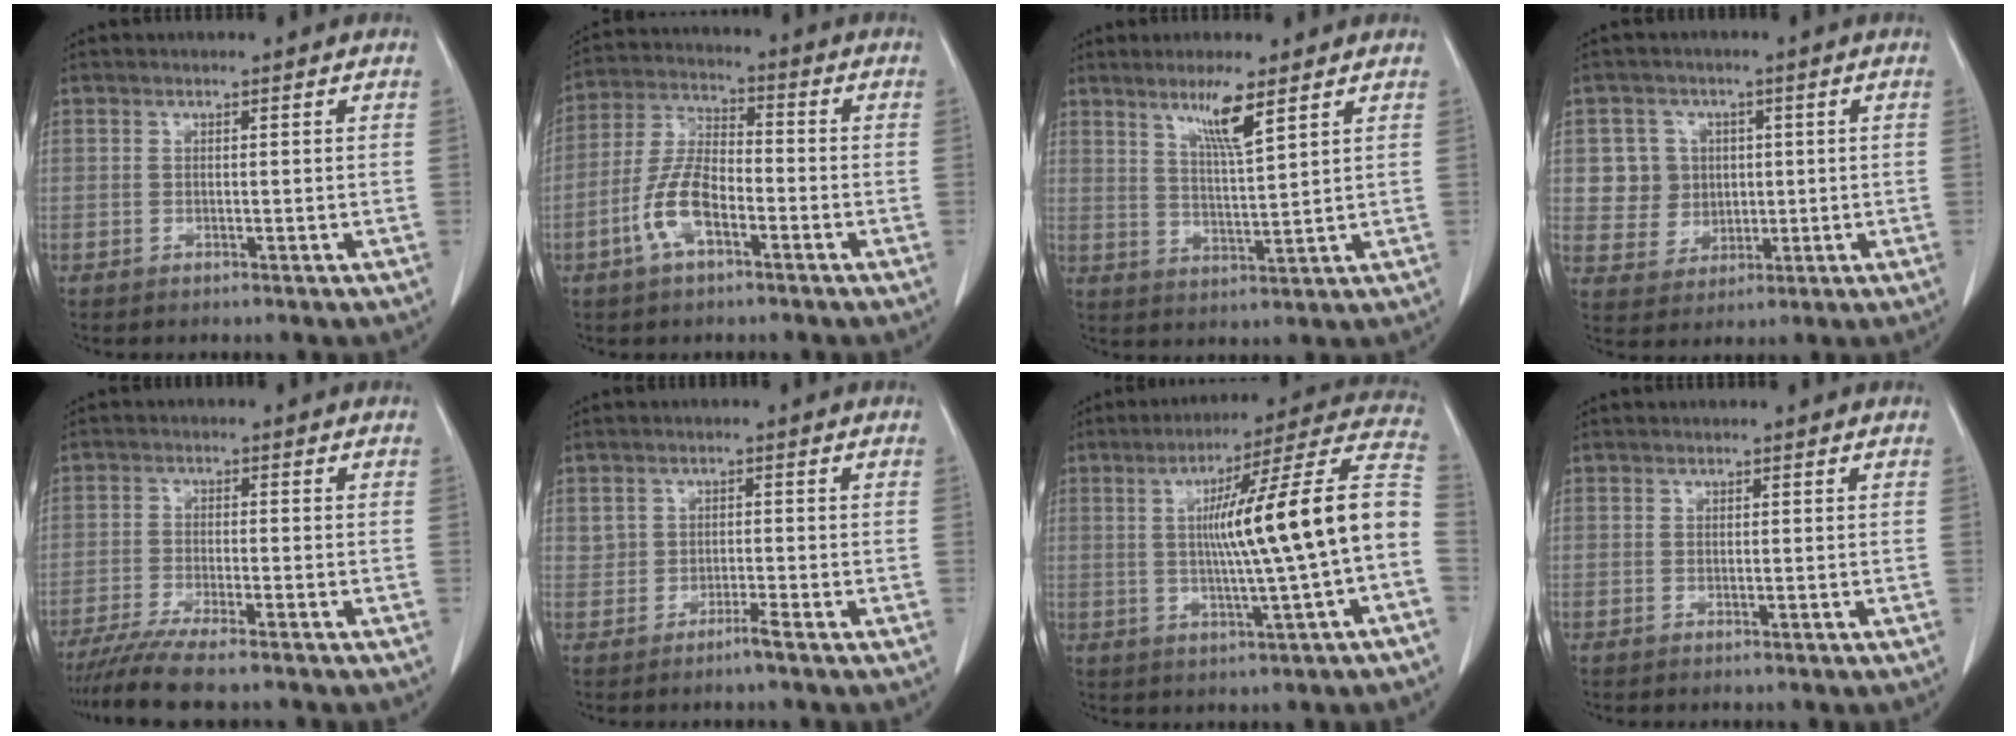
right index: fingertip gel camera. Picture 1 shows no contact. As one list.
[{"total": 8.7, "force": [-3.7, 3.5, 7.1], "torque": [-0.158, 0.010, -0.074]}, {"total": 6.2, "force": [3.8, -0.2, 4.9], "torque": [-0.090, -0.009, 0.072]}, {"total": 6.6, "force": [1.3, 6.4, 1.0], "torque": [-0.018, 0.017, 0.029]}, {"total": 7.8, "force": [-6.6, -0.1, 4.1], "torque": [-0.061, -0.020, -0.109]}, {"total": 1.4, "force": [-0.8, 0.5, 1.1], "torque": [-0.019, 0.003, -0.012]}, {"total": 17.5, "force": [-0.5, -0.5, 17.5], "torque": [-0.249, 0.027, -0.011]}, {"total": 0.0}]